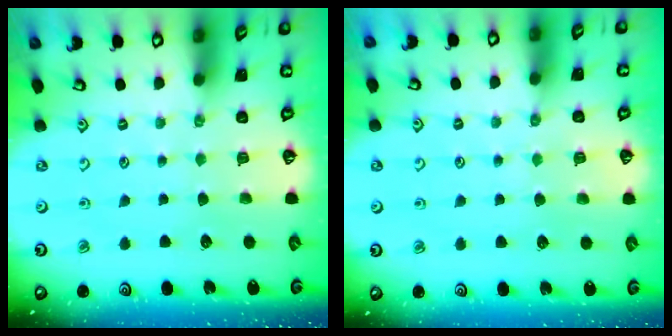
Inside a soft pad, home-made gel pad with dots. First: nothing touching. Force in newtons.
{"total": 4.7, "press": 4.6, "slide": 0.4}